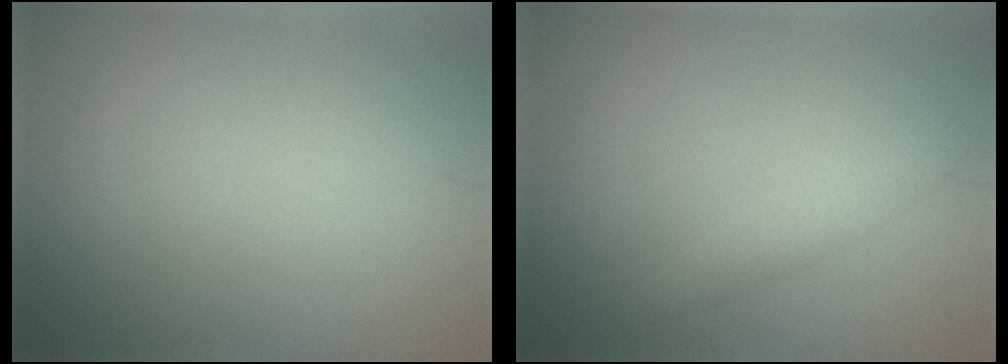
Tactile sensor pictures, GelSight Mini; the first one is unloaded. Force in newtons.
{"total": 1.7, "press": 1.7, "slide": 0.1}